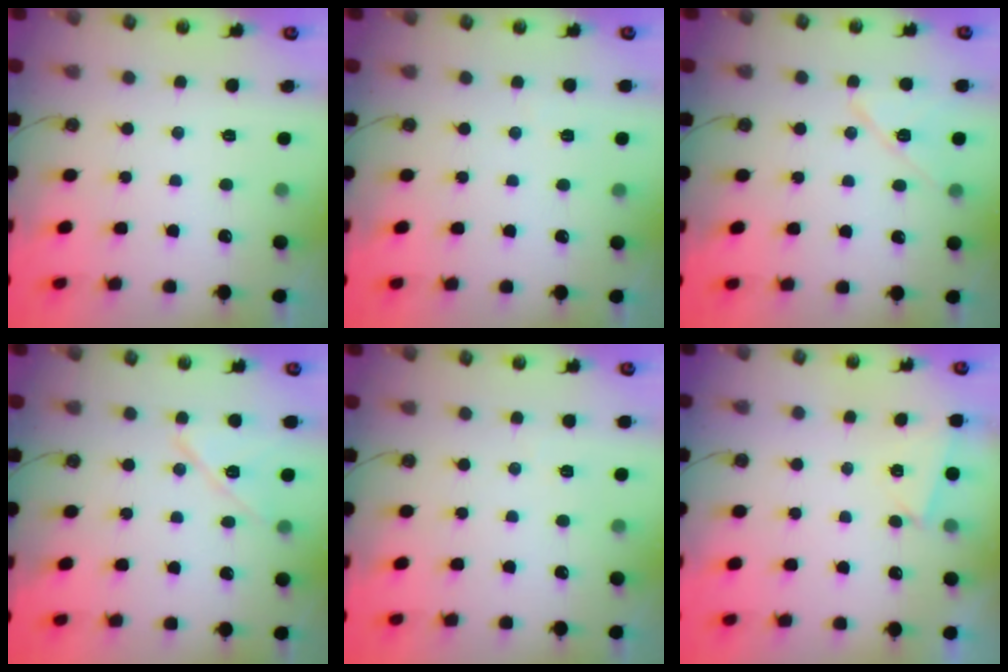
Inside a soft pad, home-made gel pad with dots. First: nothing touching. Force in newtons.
{"total": 1.8, "press": 1.7, "slide": 0.6}
{"total": 9.5, "press": 9.4, "slide": 1.4}
{"total": 10.8, "press": 9.7, "slide": 4.8}
{"total": 2.7, "press": 2.5, "slide": 1.1}
{"total": 2.5, "press": 1.6, "slide": 1.9}